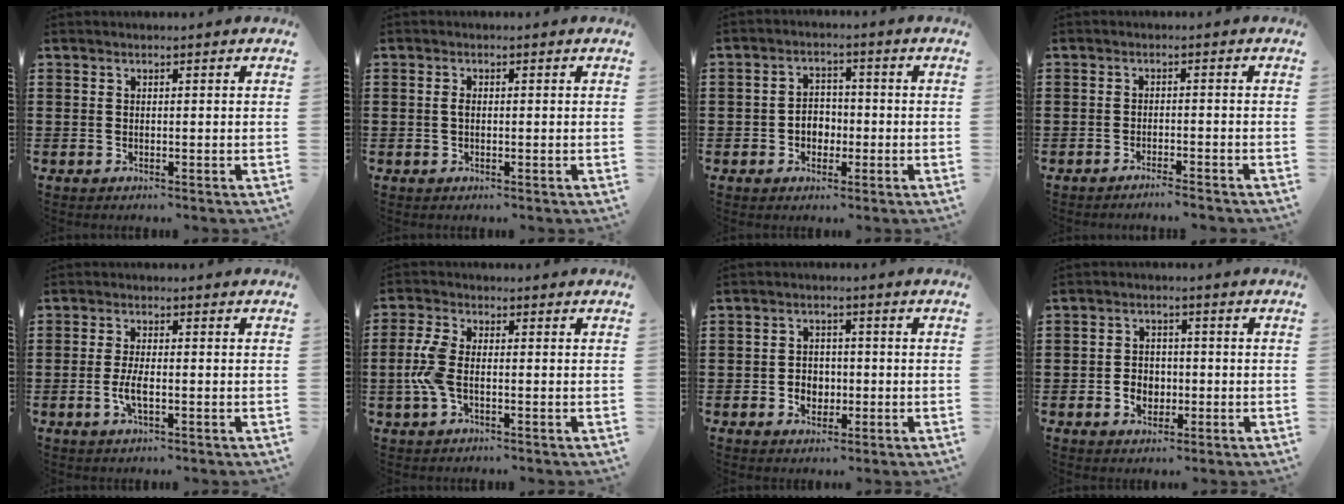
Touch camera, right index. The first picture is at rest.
{"total": 1.1, "force": [-0.1, 0.5, 1.0], "torque": [-0.020, 0.000, -0.002]}
{"total": 3.4, "force": [-1.1, 2.7, 1.8], "torque": [-0.031, 0.002, -0.026]}
{"total": 1.9, "force": [-1.8, -0.3, 0.5], "torque": [-0.010, 0.001, -0.036]}
{"total": 3.5, "force": [-1.0, 0.8, 3.2], "torque": [-0.070, -0.006, -0.021]}
{"total": 5.7, "force": [-0.9, 2.8, 4.9], "torque": [-0.129, -0.006, -0.026]}
{"total": 3.1, "force": [-1.0, 2.5, 1.5], "torque": [-0.028, -0.001, -0.025]}
{"total": 3.5, "force": [-1.1, 2.8, 1.9], "torque": [-0.035, -0.002, -0.024]}